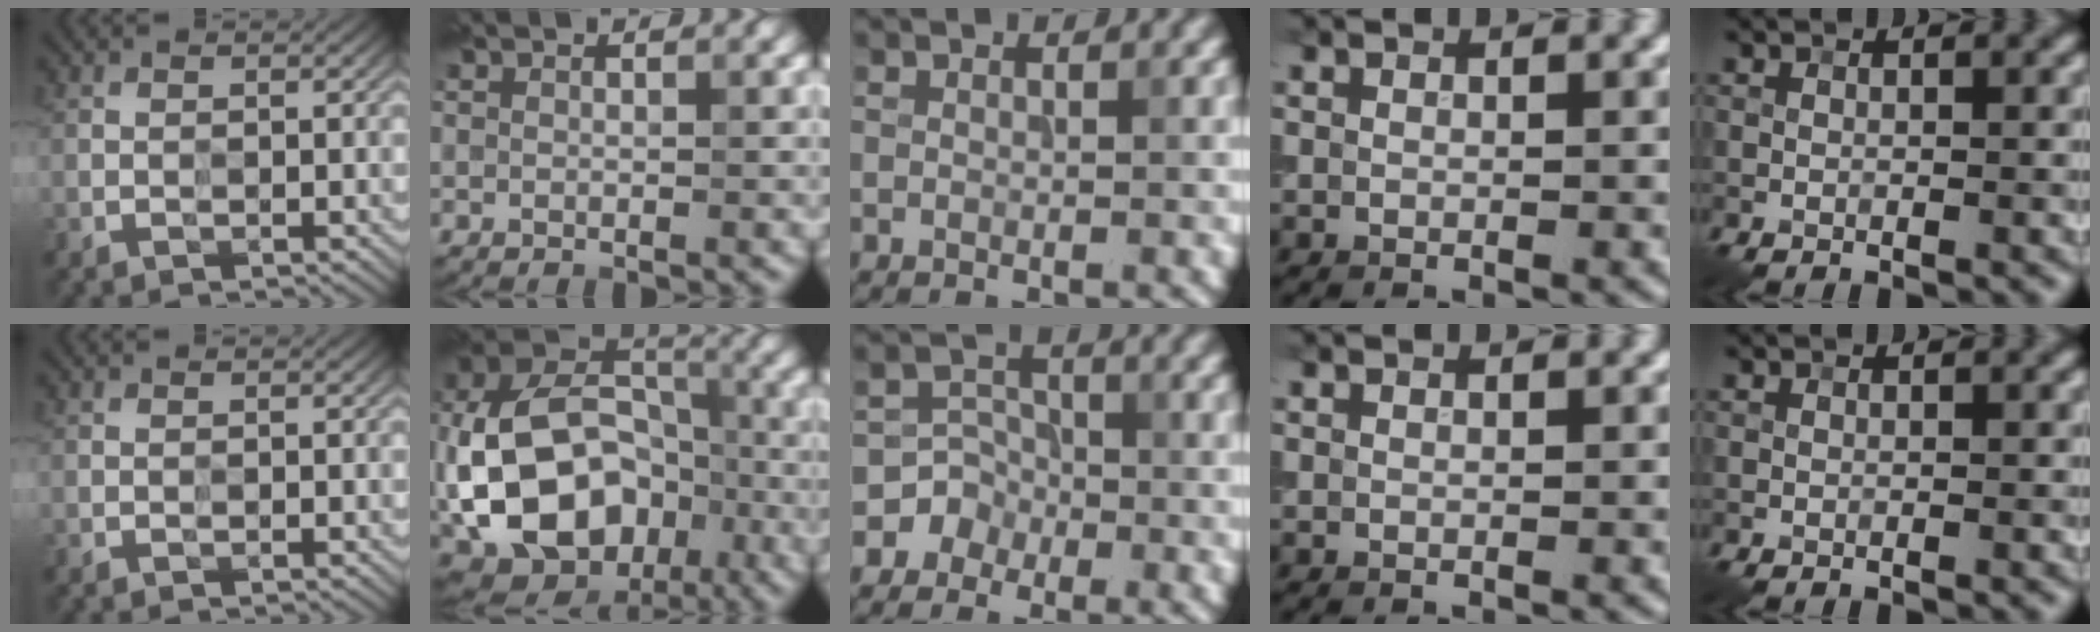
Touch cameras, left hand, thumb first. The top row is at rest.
{"index": {"total": 15.1, "force": [-4.4, 10.6, 9.7], "torque": [-0.187, -0.005, -0.071]}, "middle": {"total": 3.3, "force": [-1.6, 2.9, 0.1], "torque": [0.039, 0.011, -0.038]}}